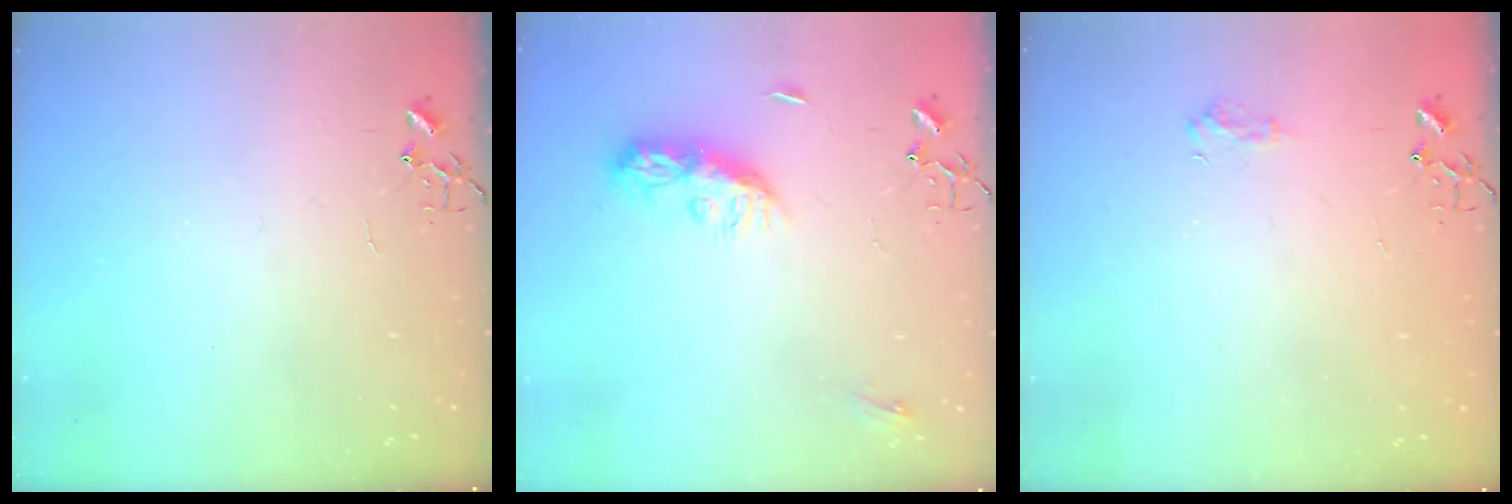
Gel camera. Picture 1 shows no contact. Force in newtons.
{"total": 8.7, "press": 8.7, "slide": 0.4}
{"total": 6.6, "press": 6.6, "slide": 0.8}